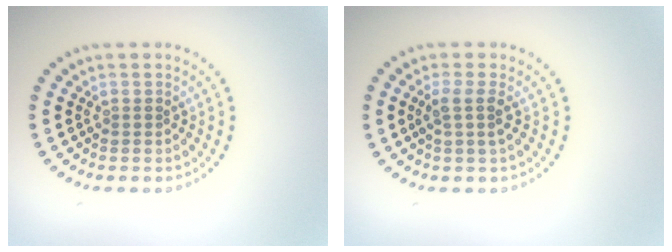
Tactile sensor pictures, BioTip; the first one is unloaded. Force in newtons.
{"total": 2.0, "press": 1.6, "slide": 1.2}